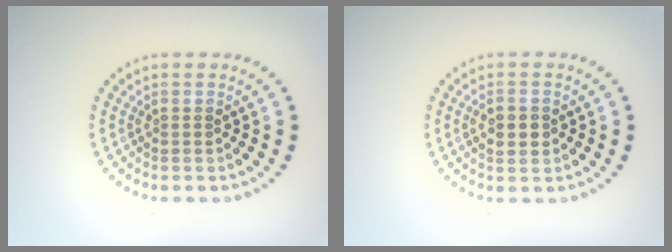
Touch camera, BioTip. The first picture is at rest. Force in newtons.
{"total": 2.7, "press": 2.7, "slide": 0.1}